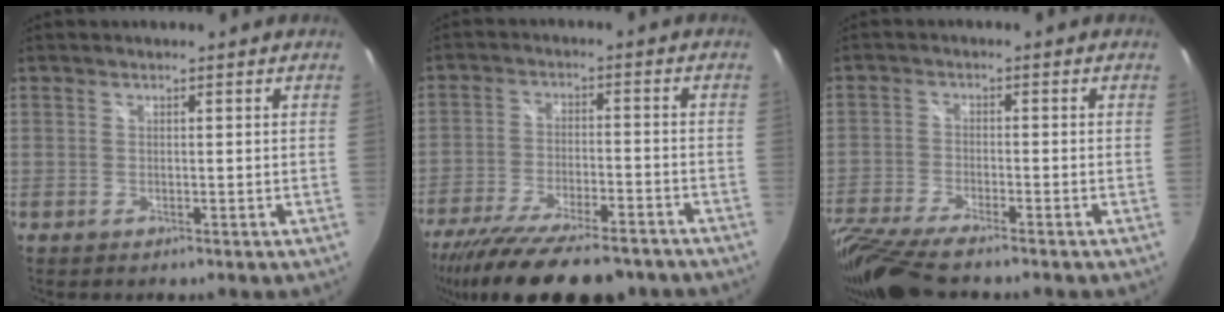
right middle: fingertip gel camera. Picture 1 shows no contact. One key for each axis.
{"total": 21.1, "fx": -17.1, "fy": 5.6, "fz": 10.9, "tx": -0.213, "ty": -0.046, "tz": -0.260}
{"total": 12.8, "fx": -10.6, "fy": 2.0, "fz": 6.9, "tx": -0.167, "ty": -0.047, "tz": -0.197}